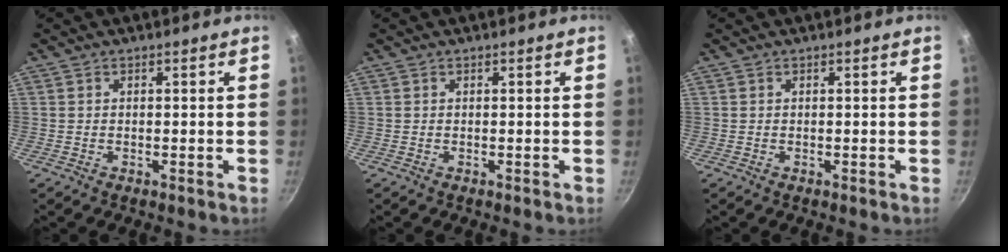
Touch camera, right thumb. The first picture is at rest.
{"total": 0.0}
{"total": 0.0}